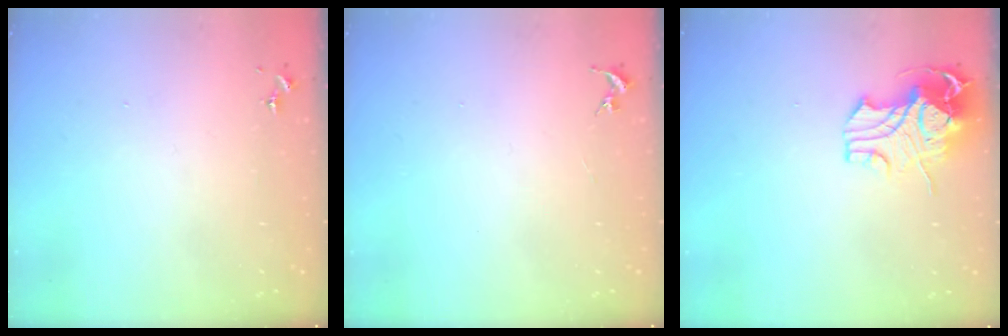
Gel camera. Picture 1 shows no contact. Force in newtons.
{"total": 0.0}
{"total": 12.2, "press": 12.0, "slide": 1.9}